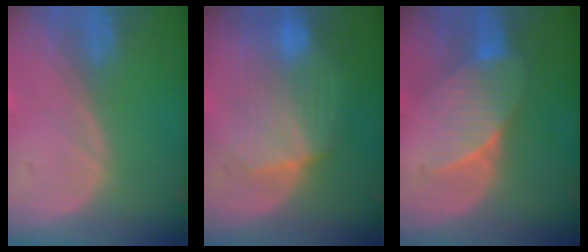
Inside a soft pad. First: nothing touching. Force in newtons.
{"total": 7.7, "press": 7.6, "slide": 0.7}
{"total": 7.1, "press": 6.5, "slide": 2.8}